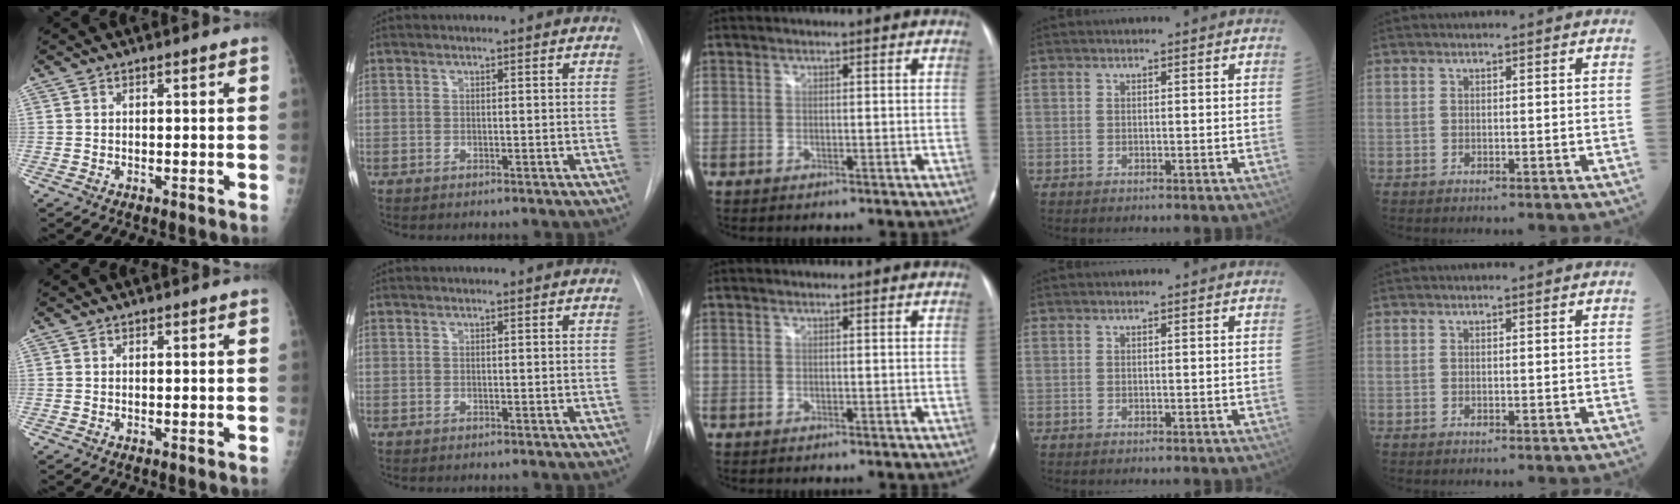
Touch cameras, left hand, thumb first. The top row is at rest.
{}